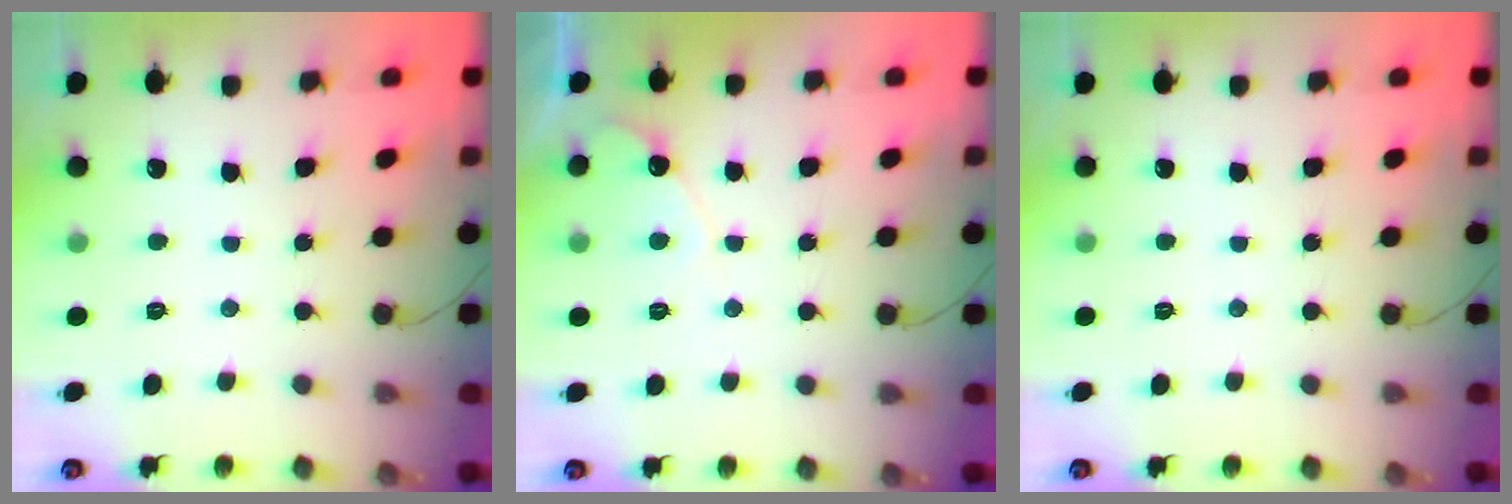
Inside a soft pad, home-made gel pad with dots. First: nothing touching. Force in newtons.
{"total": 6.3, "press": 6.3, "slide": 0.3}
{"total": 0.0}